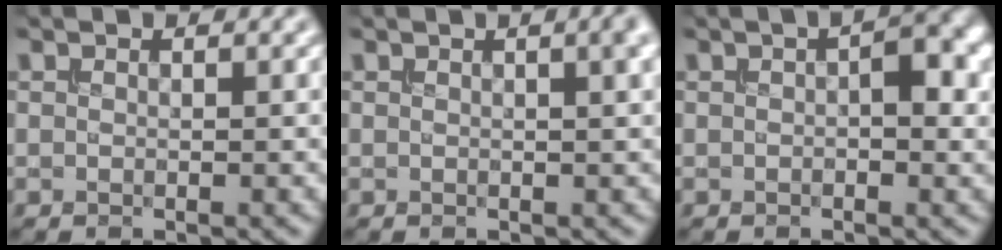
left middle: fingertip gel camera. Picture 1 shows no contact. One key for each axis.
{"total": 2.9, "fx": 1.1, "fy": 1.0, "fz": 2.5, "tx": -0.014, "ty": 0.010, "tz": 0.007}
{"total": 3.3, "fx": 0.4, "fy": 1.4, "fz": 3.0, "tx": -0.043, "ty": 0.007, "tz": 0.003}